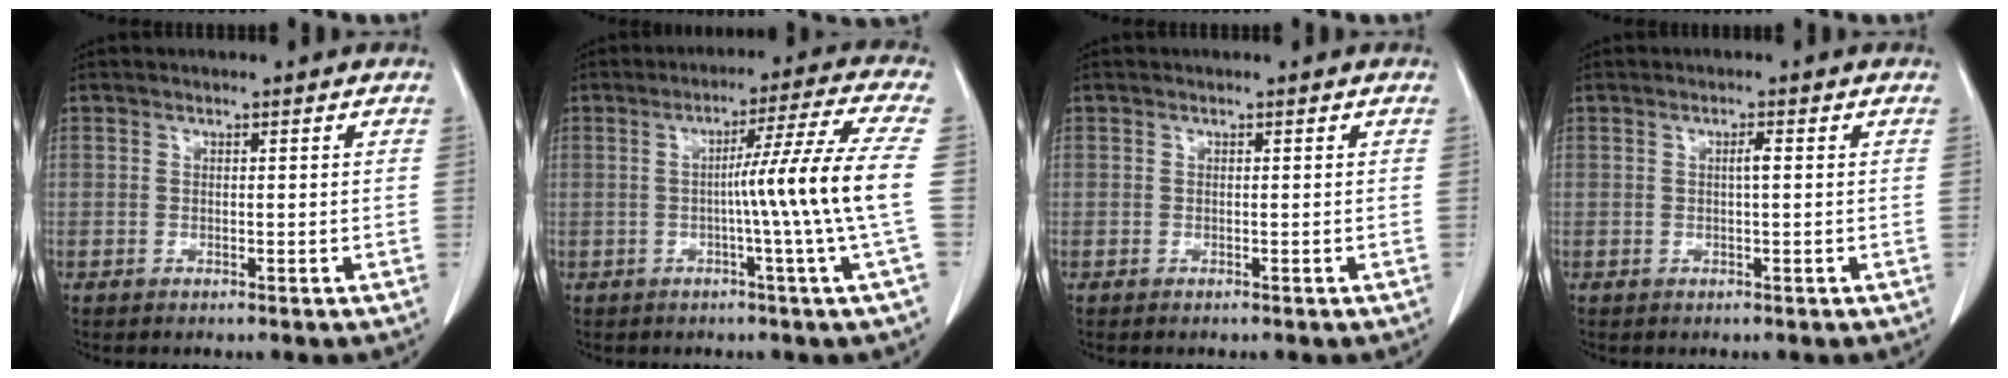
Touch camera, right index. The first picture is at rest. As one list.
[{"total": 11.1, "force": [-1.1, -3.1, 10.6], "torque": [-0.156, 0.001, -0.015]}, {"total": 0.0}, {"total": 1.3, "force": [0.1, 0.0, 1.2], "torque": [-0.024, 0.003, 0.002]}]